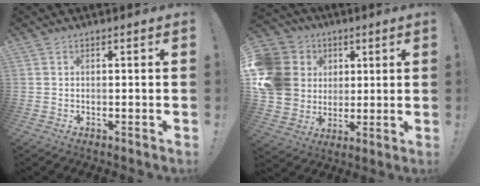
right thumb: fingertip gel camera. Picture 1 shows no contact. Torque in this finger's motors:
{"motor_torque": [2.11, 2.12, 0.46, -0.26, 0.28]}